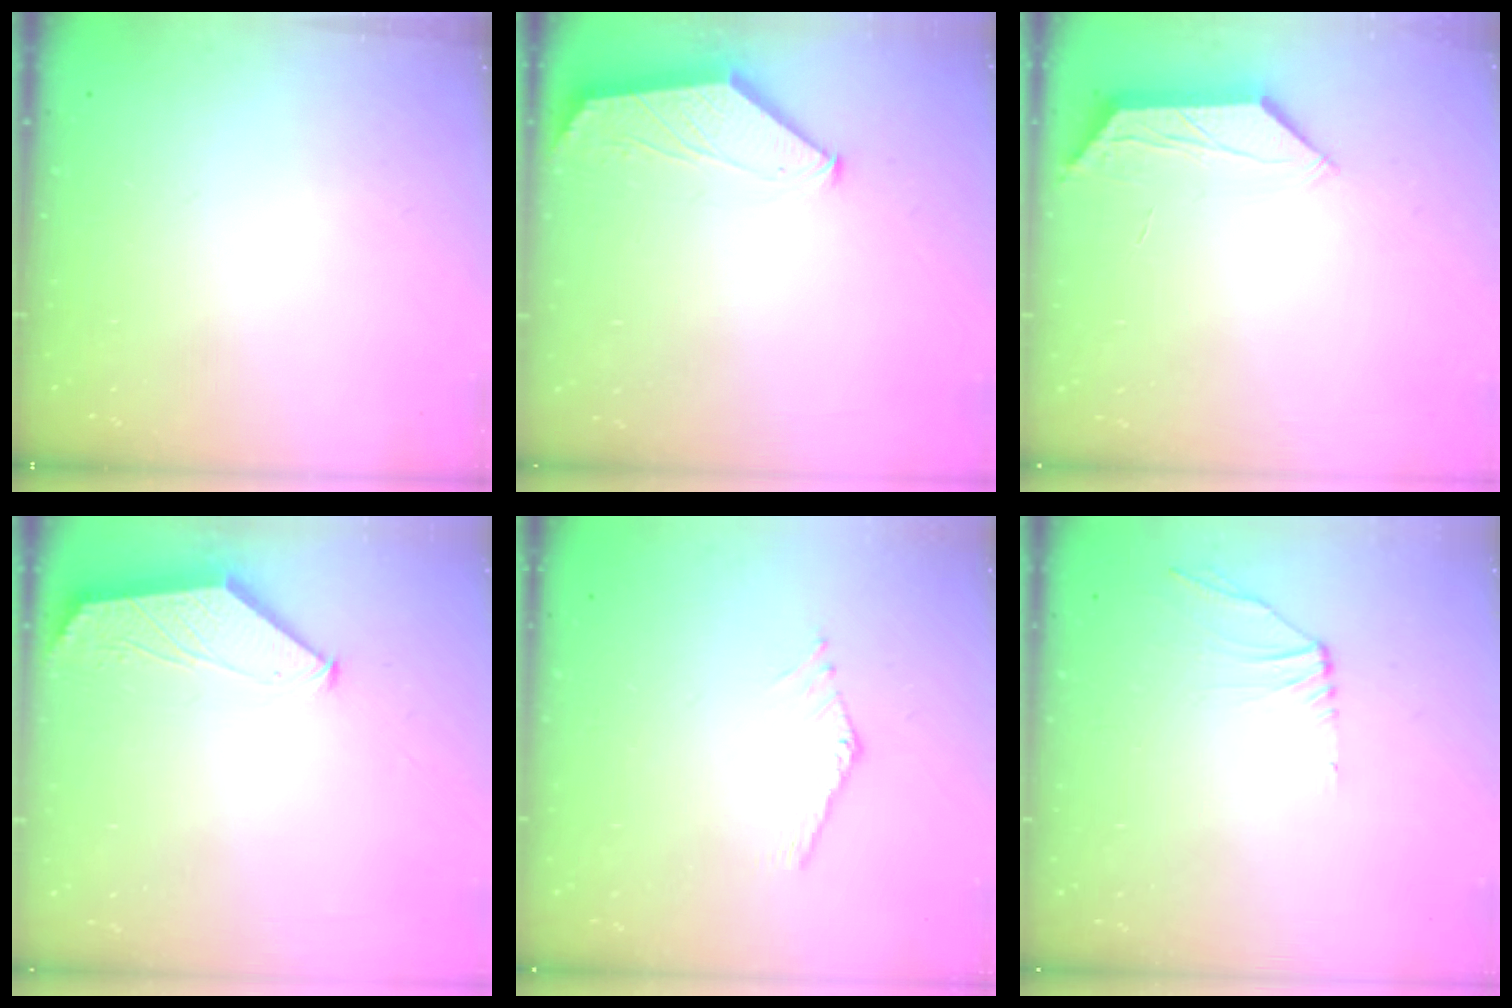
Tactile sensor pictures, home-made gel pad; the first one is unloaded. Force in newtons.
{"total": 1.5, "press": 1.5, "slide": 0.4}
{"total": 4.5, "press": 4.4, "slide": 0.5}
{"total": 1.7, "press": 1.6, "slide": 0.4}
{"total": 1.5, "press": 1.5, "slide": 0.0}
{"total": 2.3, "press": 2.3, "slide": 0.6}